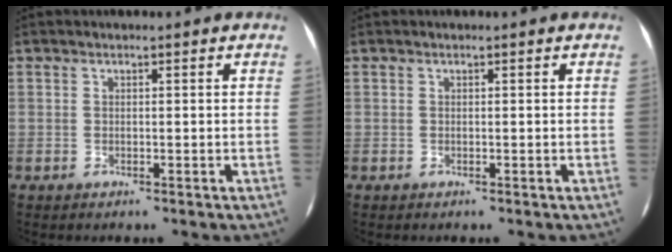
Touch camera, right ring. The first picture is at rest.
{"total": 0.0}